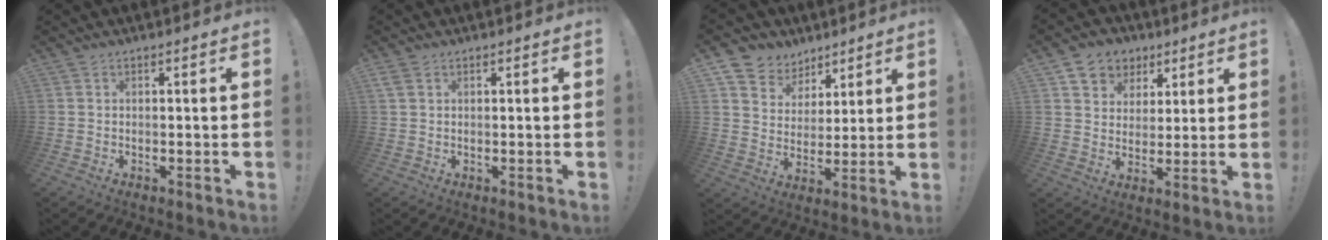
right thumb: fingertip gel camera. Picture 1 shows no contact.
{"total": 2.0, "force": [1.0, 1.3, 1.2], "torque": [-0.025, 0.003, 0.021]}
{"total": 8.2, "force": [4.9, 6.5, 0.8], "torque": [-0.012, -0.041, 0.100]}
{"total": 9.2, "force": [4.8, 7.5, 2.2], "torque": [-0.032, -0.027, 0.098]}